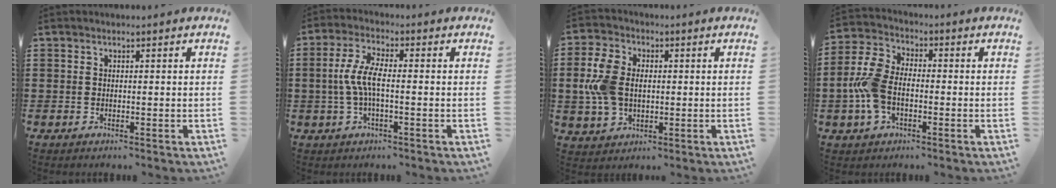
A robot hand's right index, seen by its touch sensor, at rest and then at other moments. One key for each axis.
{"total": 5.7, "fx": -0.7, "fy": 1.8, "fz": 5.4, "tx": -0.124, "ty": -0.004, "tz": -0.022}
{"total": 8.2, "fx": -0.1, "fy": 6.0, "fz": 5.6, "tx": -0.154, "ty": 0.005, "tz": -0.009}
{"total": 7.9, "fx": -1.5, "fy": 4.8, "fz": 6.1, "tx": -0.158, "ty": 0.000, "tz": -0.036}